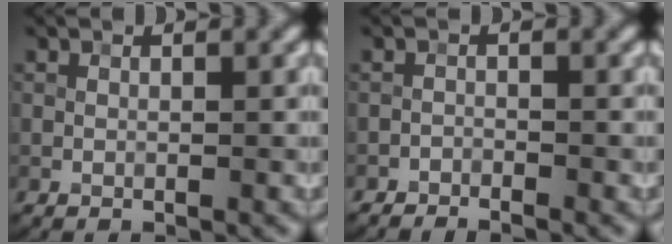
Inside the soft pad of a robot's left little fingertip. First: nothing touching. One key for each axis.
{"total": 1.5, "fx": -1.5, "fy": 0.1, "fz": 0.0, "tx": 0.002, "ty": 0.002, "tz": -0.030}